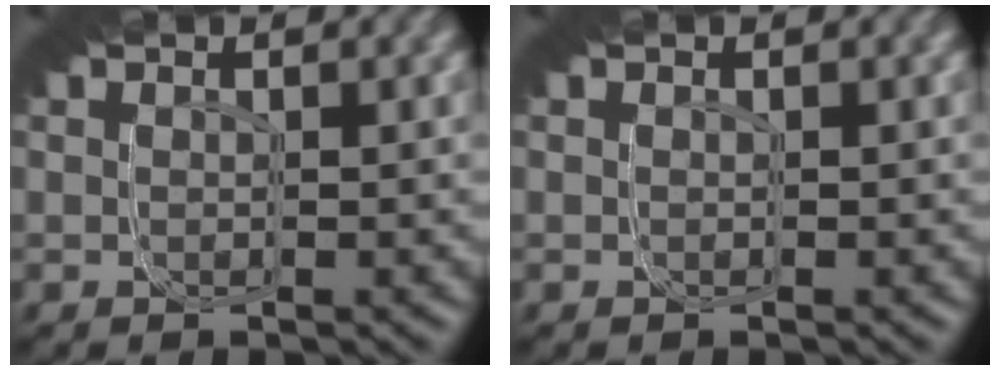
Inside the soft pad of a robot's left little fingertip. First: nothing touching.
{"total": 0.0}